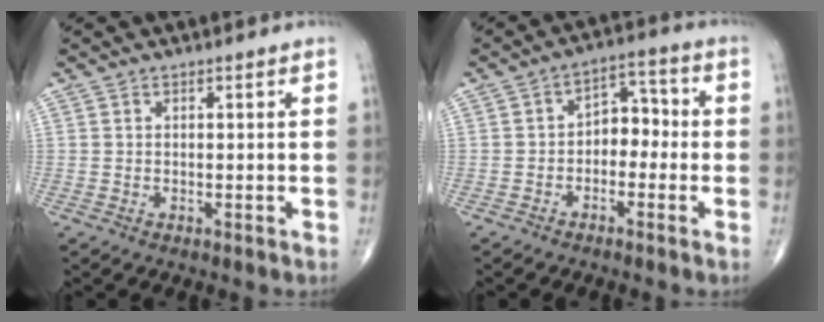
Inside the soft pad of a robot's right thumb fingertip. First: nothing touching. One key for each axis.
{"total": 6.3, "fx": -1.2, "fy": 4.4, "fz": 4.4, "tx": -0.036, "ty": 0.035, "tz": -0.034}